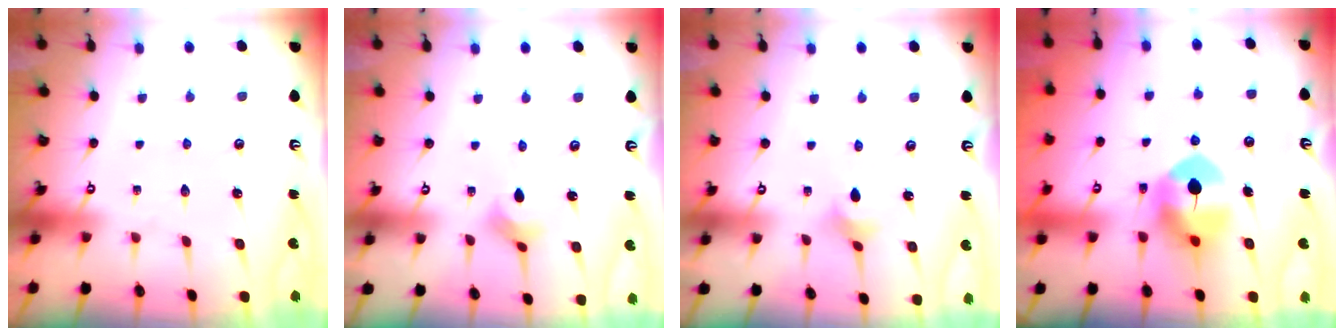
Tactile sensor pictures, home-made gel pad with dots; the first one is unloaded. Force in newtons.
{"total": 2.6, "press": 2.6, "slide": 0.5}
{"total": 2.8, "press": 2.8, "slide": 0.6}
{"total": 8.7, "press": 8.6, "slide": 1.4}